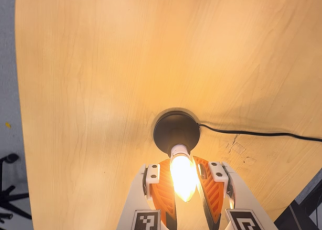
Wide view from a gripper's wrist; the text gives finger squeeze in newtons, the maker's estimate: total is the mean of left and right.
{"total": 14.1, "left": 12.4, "right": 15.7}